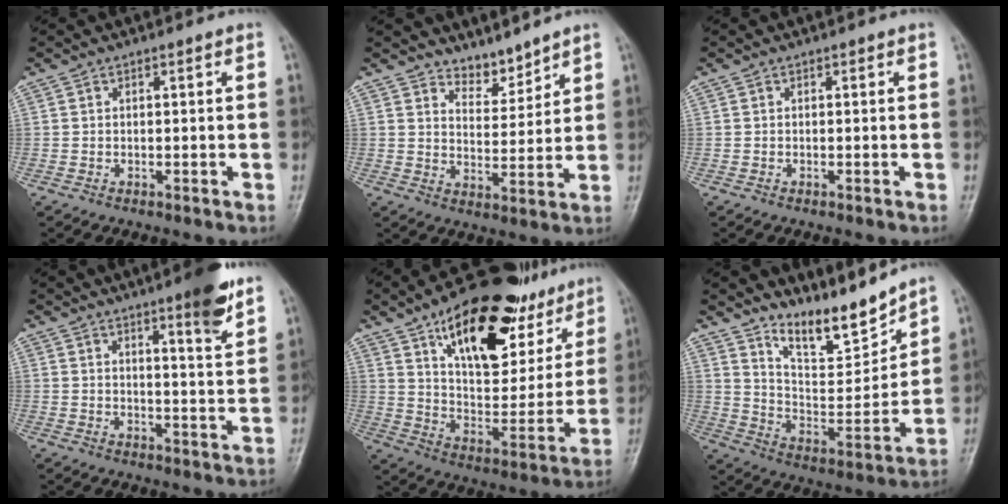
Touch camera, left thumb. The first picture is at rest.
{"total": 5.2, "force": [4.9, 1.8, 0.8], "torque": [0.008, -0.048, 0.093]}
{"total": 0.0}
{"total": 8.0, "force": [5.3, 0.8, 6.0], "torque": [-0.076, -0.036, 0.072]}
{"total": 26.6, "force": [15.2, 12.7, 17.8], "torque": [-0.213, -0.036, 0.240]}
{"total": 12.2, "force": [10.8, 2.8, 5.1], "torque": [-0.057, -0.084, 0.199]}